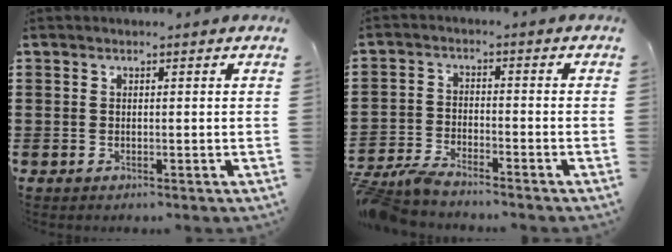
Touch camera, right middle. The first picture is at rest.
{"total": 4.4, "force": [-4.2, 0.4, 1.2], "torque": [-0.052, -0.010, -0.092]}